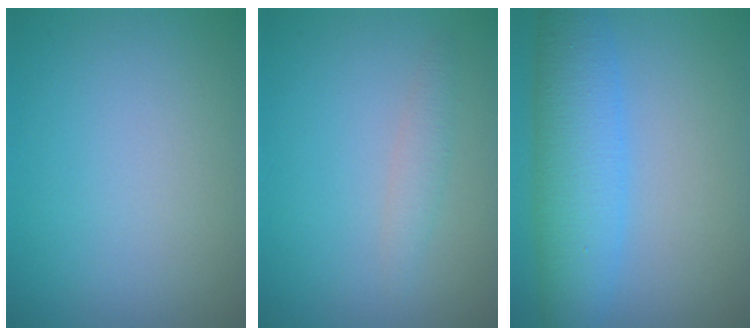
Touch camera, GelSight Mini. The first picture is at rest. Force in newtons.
{"total": 1.4, "press": 1.4, "slide": 0.0}
{"total": 6.6, "press": 6.6, "slide": 0.1}